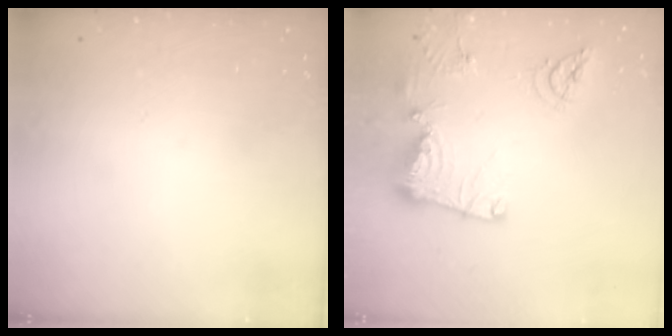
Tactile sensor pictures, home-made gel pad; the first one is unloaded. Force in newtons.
{"total": 14.1, "press": 14.0, "slide": 1.1}